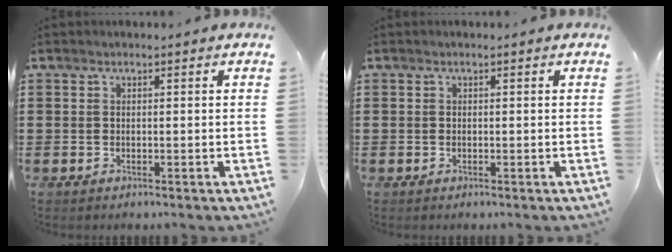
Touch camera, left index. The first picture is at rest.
{"total": 0.0}